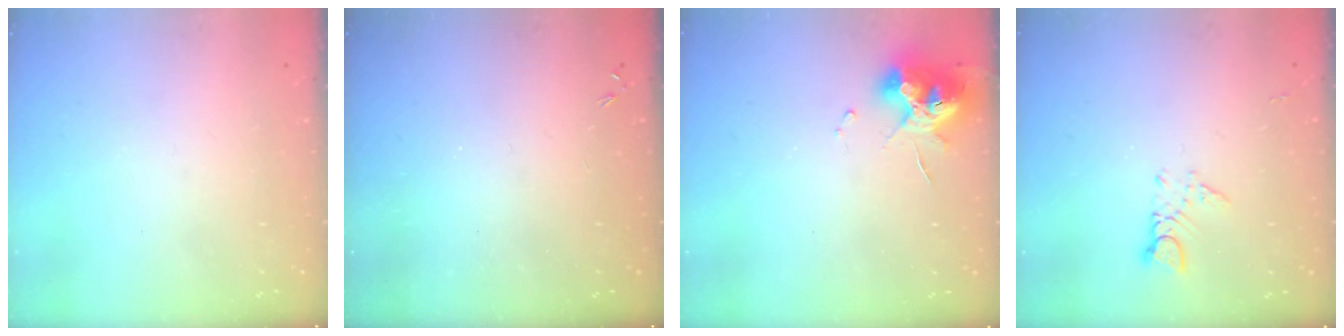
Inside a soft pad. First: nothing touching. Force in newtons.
{"total": 0.0}
{"total": 11.7, "press": 11.6, "slide": 1.3}
{"total": 2.8, "press": 2.8, "slide": 0.2}